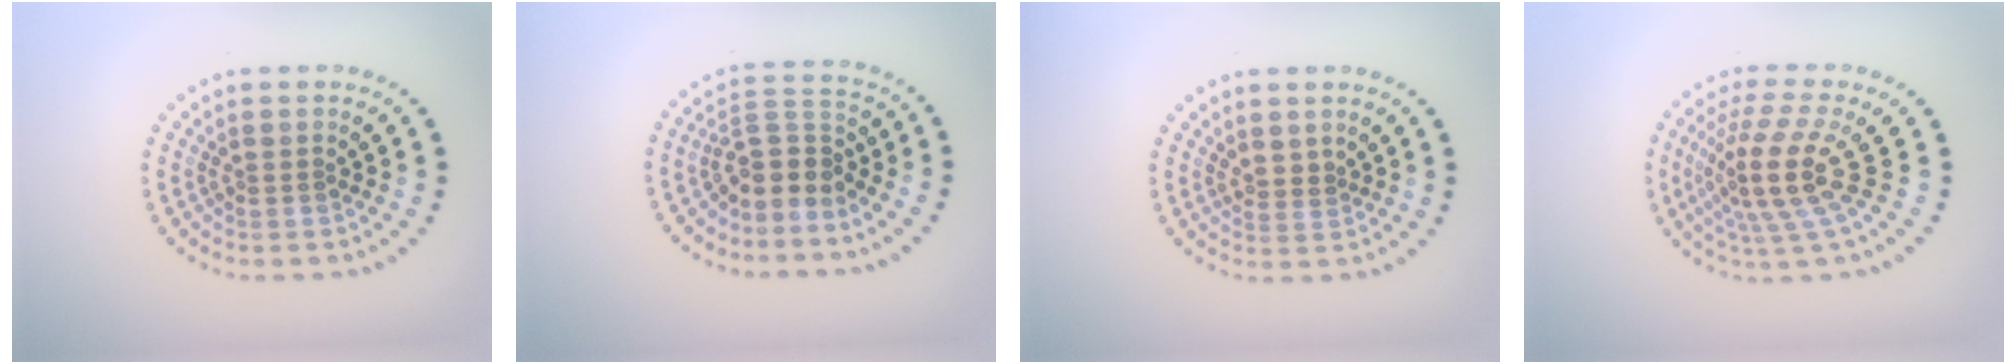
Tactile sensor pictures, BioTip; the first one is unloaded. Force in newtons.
{"total": 3.2, "press": 2.4, "slide": 2.1}
{"total": 0.8, "press": 0.7, "slide": 0.5}
{"total": 5.2, "press": 3.9, "slide": 3.6}